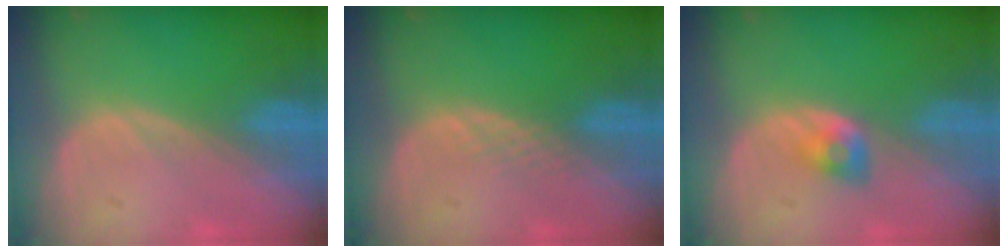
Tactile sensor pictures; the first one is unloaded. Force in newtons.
{"total": 1.3, "press": 1.2, "slide": 0.1}
{"total": 2.8, "press": 2.5, "slide": 1.3}